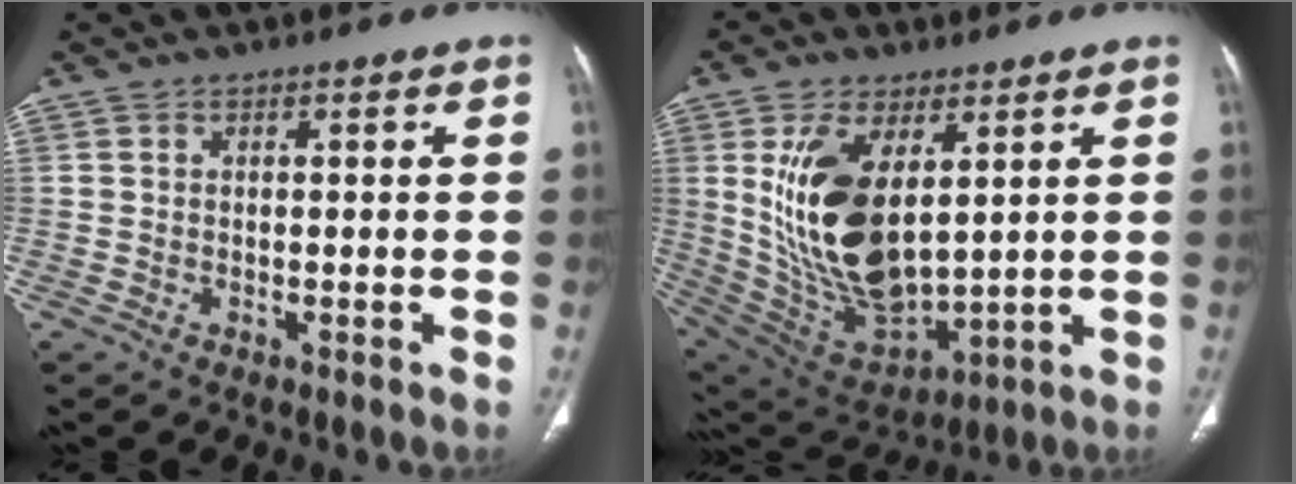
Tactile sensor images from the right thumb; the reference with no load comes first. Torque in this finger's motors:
{"motor_torque": [-1.00, 2.00, 1.78, 0.26, 0.24]}